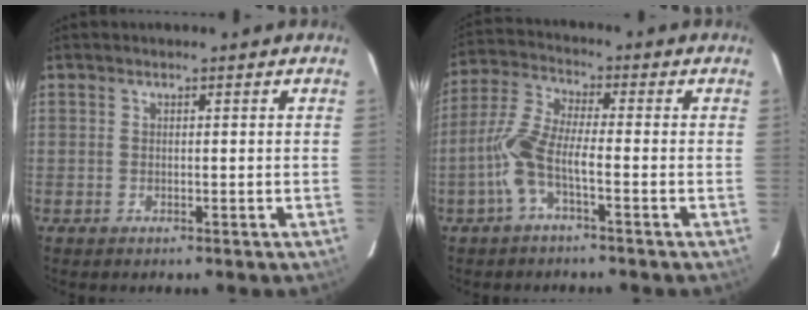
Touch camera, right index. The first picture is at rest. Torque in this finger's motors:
{"motor_torque": [0.98, -0.62, 0.69, 0.20]}